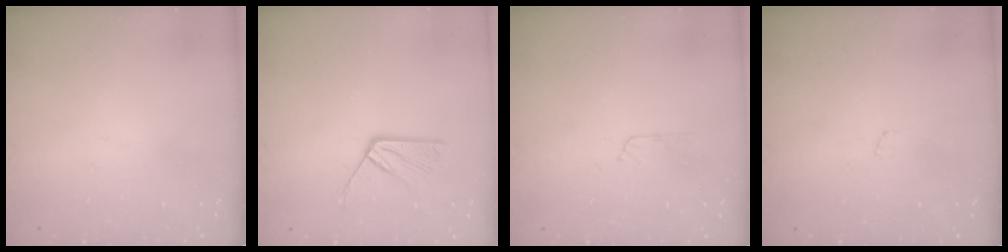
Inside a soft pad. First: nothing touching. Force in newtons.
{"total": 8.6, "press": 8.6, "slide": 0.7}
{"total": 2.7, "press": 2.7, "slide": 0.3}
{"total": 3.7, "press": 3.7, "slide": 0.4}